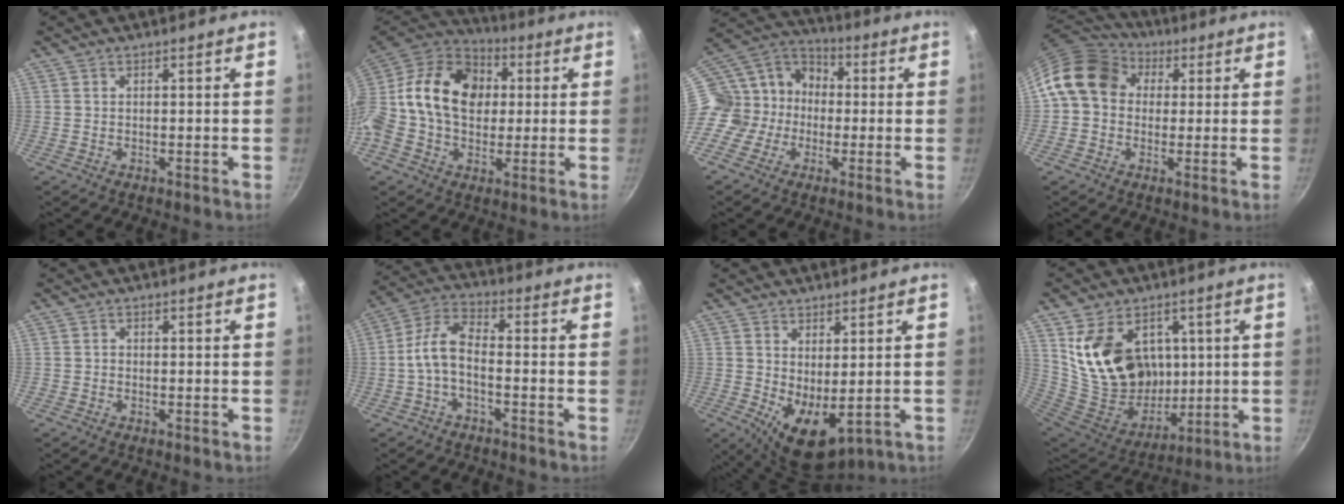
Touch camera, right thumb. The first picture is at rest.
{"total": 19.4, "force": [2.7, 14.6, 12.4], "torque": [-0.191, 0.027, 0.029]}
{"total": 14.5, "force": [-1.3, 12.5, 7.2], "torque": [-0.091, 0.052, -0.041]}
{"total": 13.5, "force": [2.9, 11.1, 7.2], "torque": [-0.100, 0.027, 0.032]}
{"total": 0.5, "force": [-0.2, 0.5, 0.1], "torque": [0.000, 0.002, -0.006]}
{"total": 7.8, "force": [-2.4, 3.8, 6.4], "torque": [-0.135, 0.039, -0.056]}
{"total": 8.2, "force": [0.4, 4.1, 7.1], "torque": [-0.089, -0.024, 0.023]}
{"total": 20.2, "force": [6.3, 15.2, 11.7], "torque": [-0.183, -0.033, 0.139]}